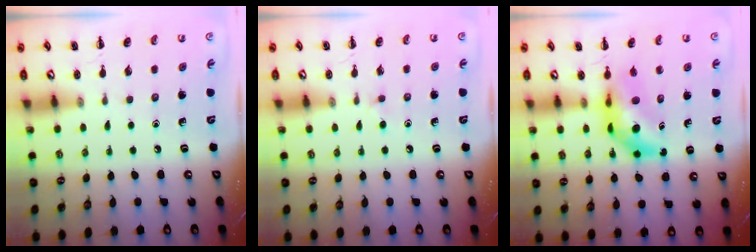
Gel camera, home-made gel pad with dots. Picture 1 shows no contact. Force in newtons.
{"total": 2.5, "press": 2.2, "slide": 1.0}
{"total": 7.1, "press": 6.8, "slide": 2.0}